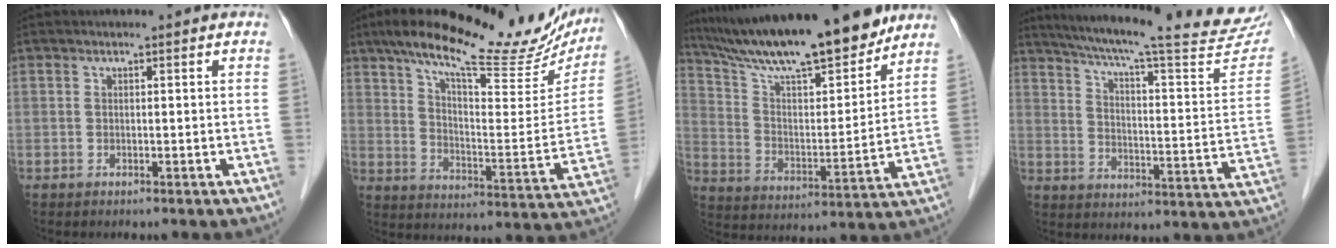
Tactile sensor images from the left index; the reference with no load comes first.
{"total": 26.6, "force": [20.4, 6.6, 15.7], "torque": [-0.237, 0.016, 0.276]}
{"total": 20.5, "force": [17.7, 2.4, 10.1], "torque": [-0.173, 0.000, 0.289]}
{"total": 28.0, "force": [24.8, 2.0, 12.9], "torque": [-0.198, -0.056, 0.313]}